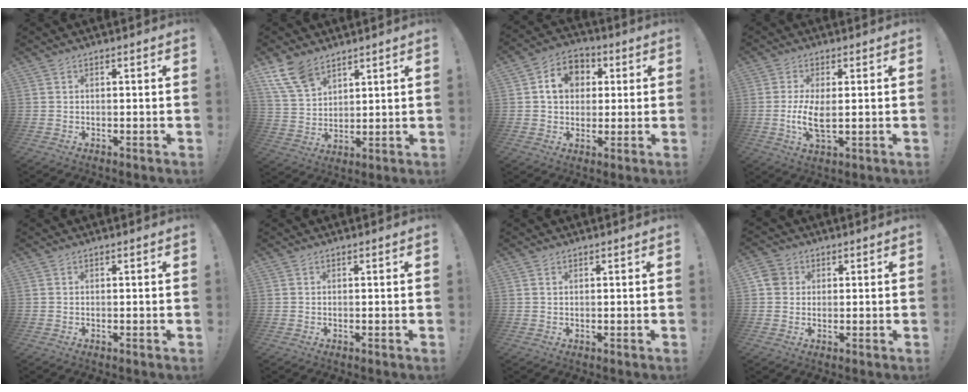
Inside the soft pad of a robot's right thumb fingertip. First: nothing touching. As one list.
[{"total": 10.7, "force": [7.6, 5.7, 4.9], "torque": [-0.101, -0.032, 0.151]}, {"total": 9.9, "force": [2.5, 8.4, 4.6], "torque": [-0.066, 0.002, 0.049]}, {"total": 7.3, "force": [-0.2, 2.7, 6.8], "torque": [-0.134, -0.016, -0.006]}, {"total": 0.0}, {"total": 0.0}, {"total": 0.6, "force": [0.4, 0.2, 0.4], "torque": [-0.012, 0.002, 0.009]}, {"total": 4.2, "force": [0.8, 3.8, 1.6], "torque": [-0.026, 0.009, 0.017]}]